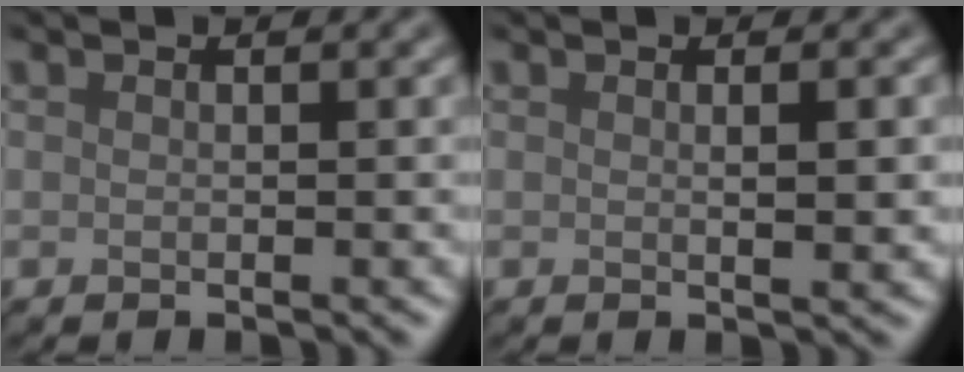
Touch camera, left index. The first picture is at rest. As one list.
[{"total": 1.6, "force": [0.1, 0.4, 1.6], "torque": [-0.026, 0.001, 0.001]}]